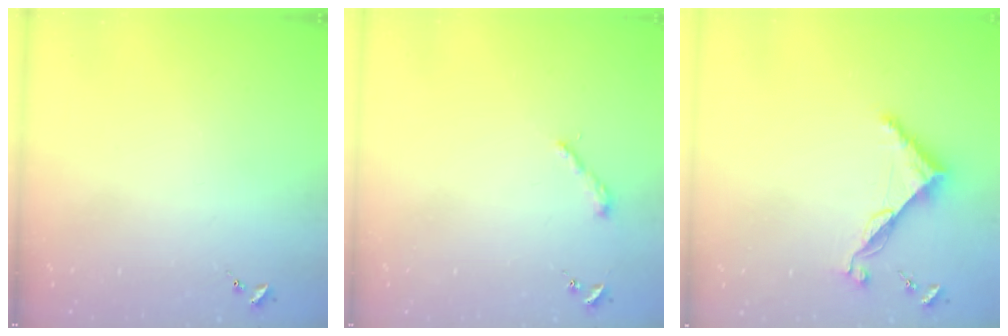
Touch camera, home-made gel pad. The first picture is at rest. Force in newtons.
{"total": 3.8, "press": 3.8, "slide": 0.3}
{"total": 9.0, "press": 9.0, "slide": 0.6}